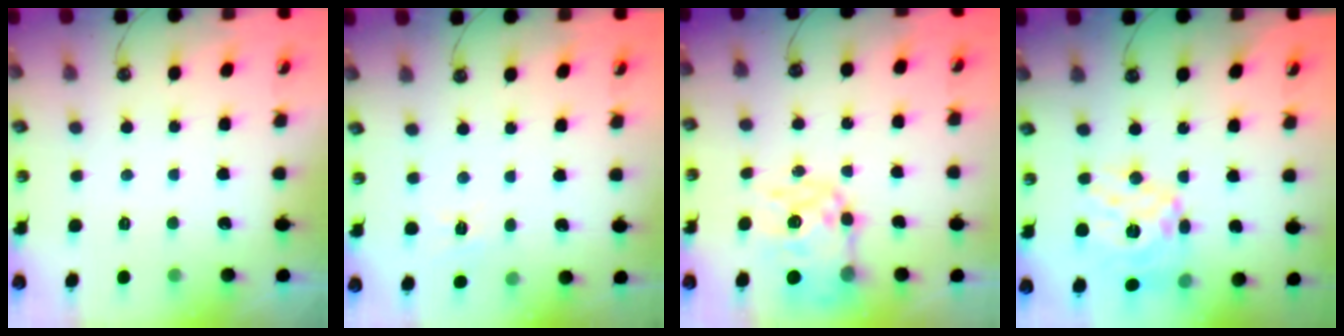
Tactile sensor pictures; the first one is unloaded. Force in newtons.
{"total": 3.7, "press": 3.6, "slide": 0.6}
{"total": 14.5, "press": 14.4, "slide": 1.5}
{"total": 18.5, "press": 18.5, "slide": 1.6}